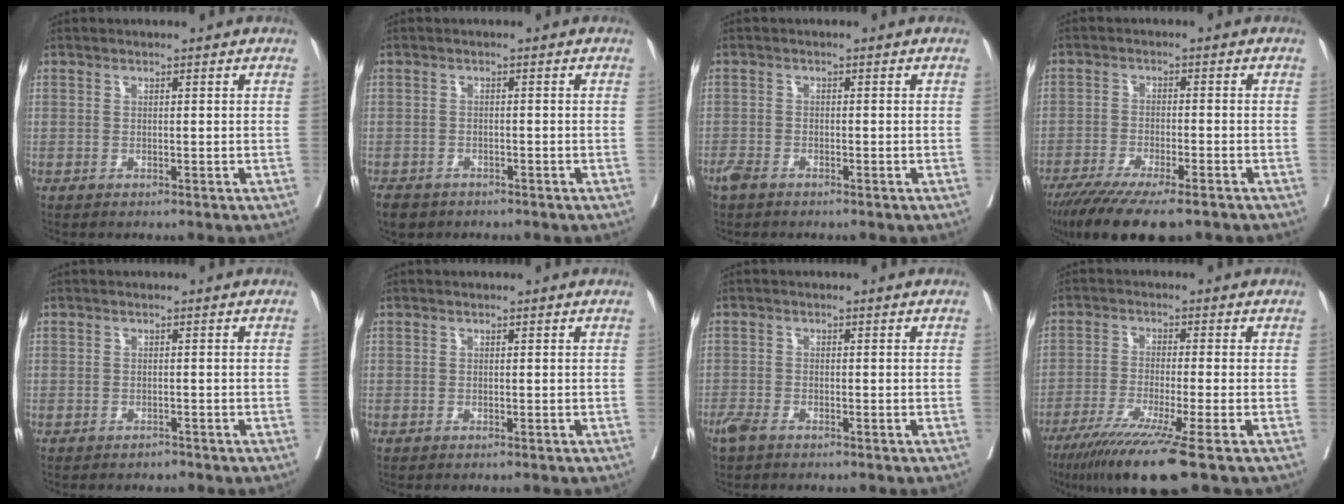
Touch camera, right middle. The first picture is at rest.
{"total": 4.5, "force": [-3.5, 2.5, 1.3], "torque": [-0.022, -0.002, -0.053]}
{"total": 2.1, "force": [-1.7, 0.8, 1.0], "torque": [-0.025, -0.003, -0.031]}
{"total": 13.2, "force": [-10.1, 2.3, 8.2], "torque": [-0.132, -0.028, -0.162]}
{"total": 0.6, "force": [-0.5, 0.2, 0.0], "torque": [0.000, -0.001, -0.010]}
{"total": 0.0}
{"total": 2.7, "force": [-2.0, 0.8, 1.5], "torque": [-0.035, -0.005, -0.038]}
{"total": 11.0, "force": [-7.2, -1.3, 8.3], "torque": [-0.137, -0.035, -0.120]}